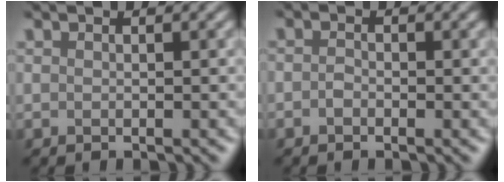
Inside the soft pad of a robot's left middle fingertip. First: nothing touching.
{"total": 1.9, "force": [-1.1, -1.0, -1.2], "torque": [-0.009, 0.001, 0.004]}